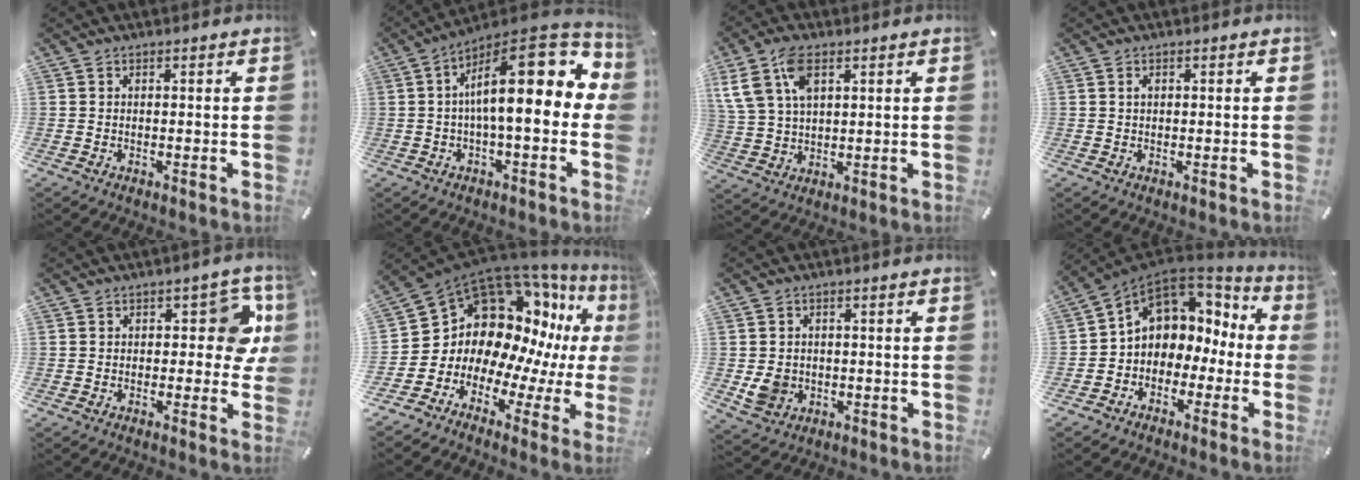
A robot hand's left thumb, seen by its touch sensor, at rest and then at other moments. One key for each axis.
{"total": 19.3, "fx": 3.5, "fy": 6.8, "fz": 17.8, "tx": -0.268, "ty": -0.029, "tz": 0.055}
{"total": 9.9, "fx": 4.6, "fy": 5.7, "fz": 6.7, "tx": -0.163, "ty": 0.000, "tz": 0.085}
{"total": 0.8, "fx": 0.2, "fy": 0.4, "fz": 0.7, "tx": -0.014, "ty": 0.002, "tz": 0.003}
{"total": 8.7, "fx": 1.7, "fy": 5.1, "fz": 6.9, "tx": -0.074, "ty": -0.001, "tz": 0.024}
{"total": 16.0, "fx": 6.8, "fy": 12.6, "fz": 7.2, "tx": -0.126, "ty": -0.096, "tz": 0.144}
{"total": 5.5, "fx": -0.4, "fy": 5.0, "fz": 2.4, "tx": -0.043, "ty": 0.001, "tz": -0.007}
{"total": 8.8, "fx": 2.2, "fy": 7.8, "fz": 3.5, "tx": -0.080, "ty": -0.008, "tz": 0.047}